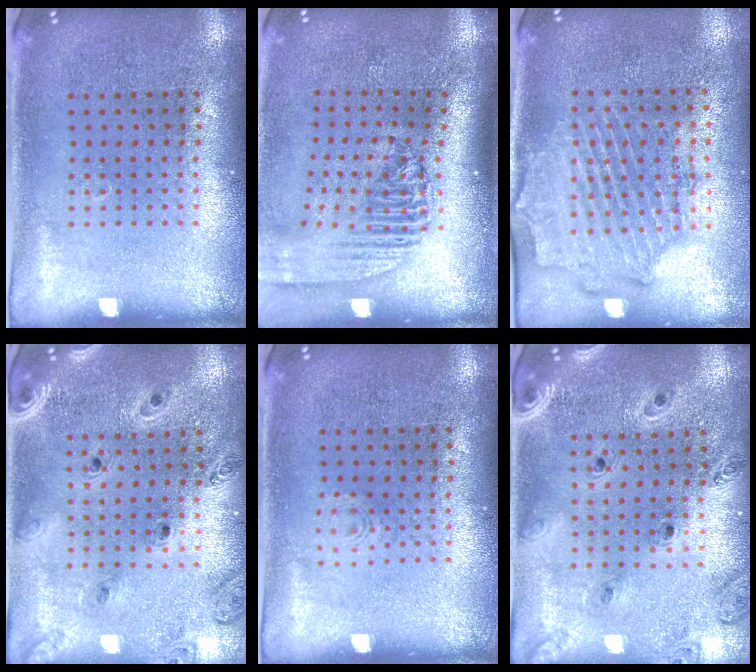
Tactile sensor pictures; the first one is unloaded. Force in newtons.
{"total": 2.1, "press": 1.7, "slide": 1.3}
{"total": 1.8, "press": 1.7, "slide": 0.7}
{"total": 1.3, "press": 1.3, "slide": 0.1}
{"total": 0.8, "press": 0.8, "slide": 0.2}
{"total": 1.3, "press": 1.3, "slide": 0.1}